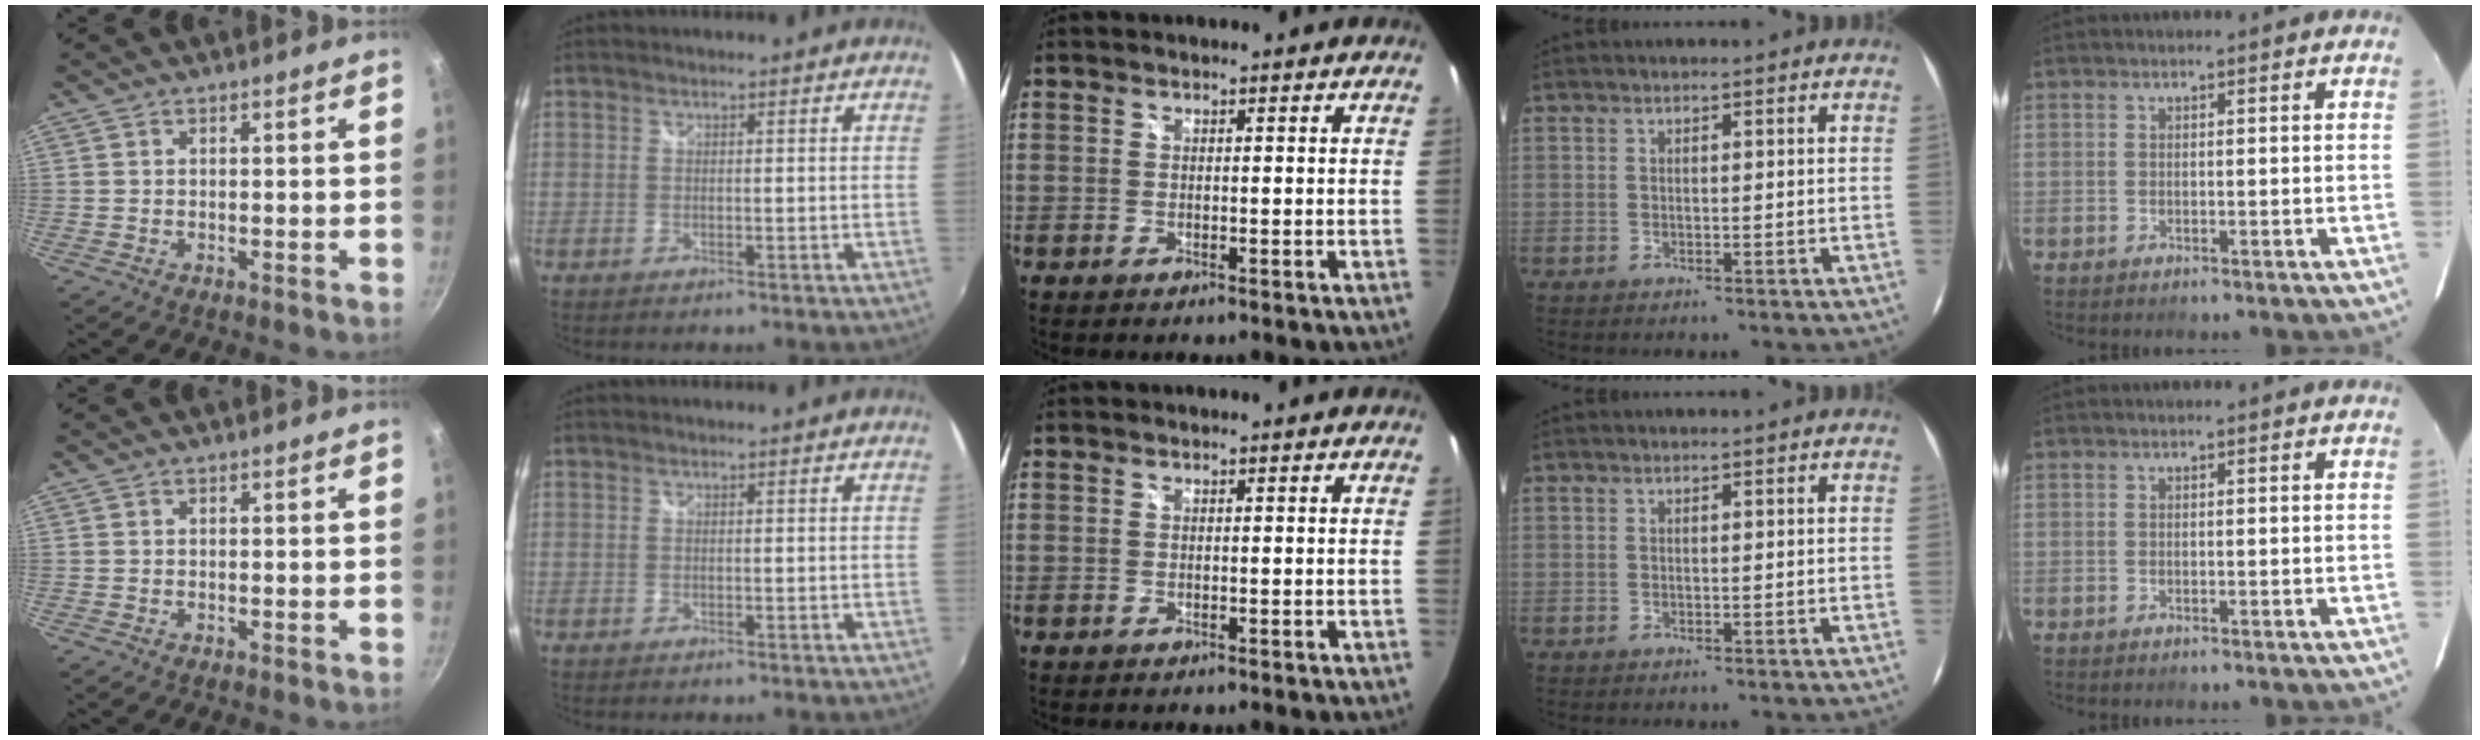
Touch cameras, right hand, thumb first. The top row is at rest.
{}